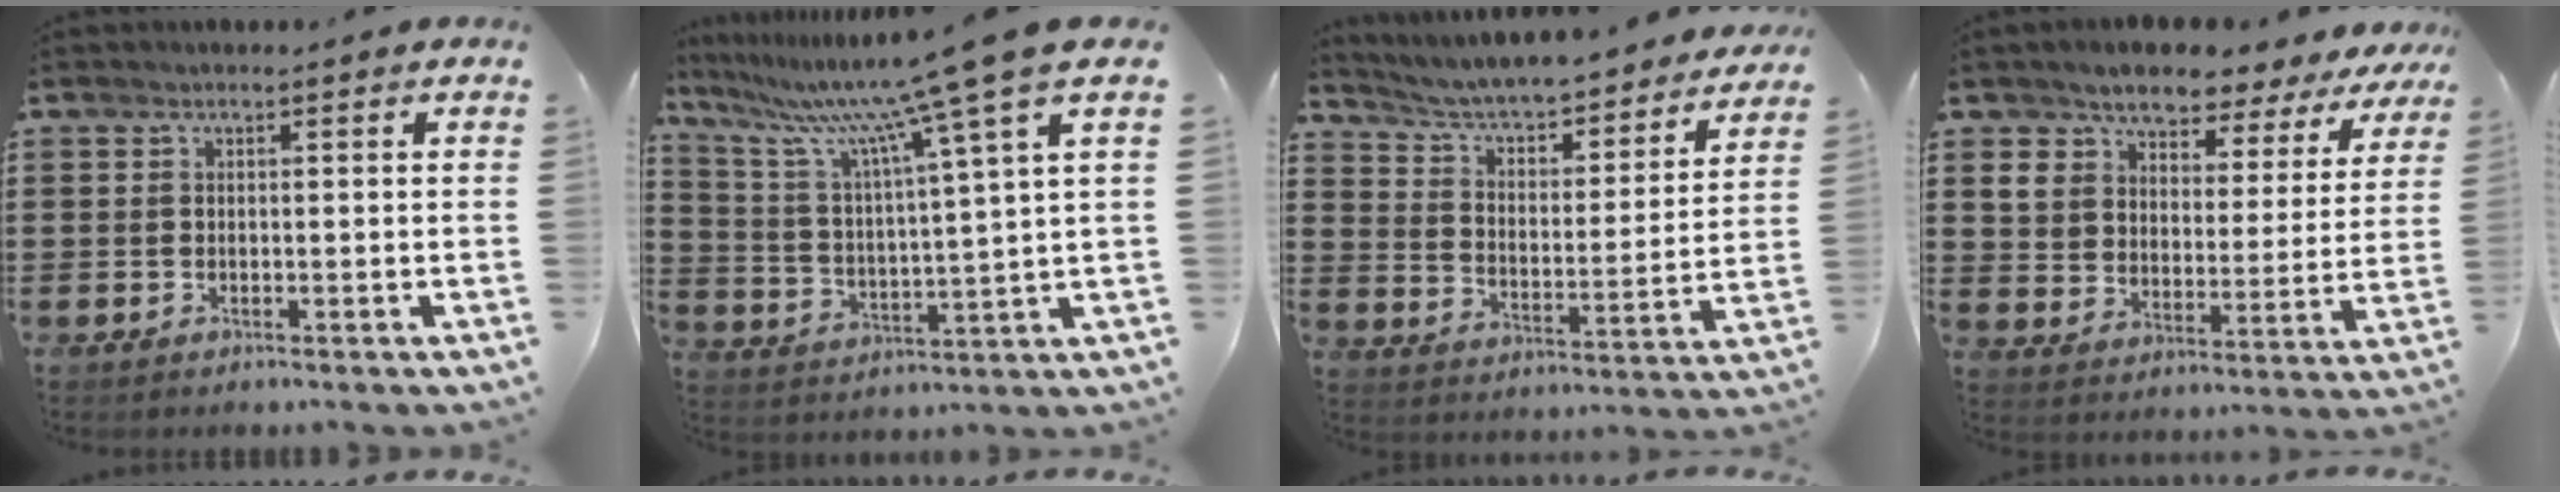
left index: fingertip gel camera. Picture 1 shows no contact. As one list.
[{"total": 11.6, "force": [9.1, -1.4, 7.1], "torque": [-0.175, -0.058, 0.140]}, {"total": 4.4, "force": [4.2, 0.4, 1.3], "torque": [-0.048, -0.040, 0.063]}, {"total": 5.9, "force": [5.6, 1.8, 0.8], "torque": [-0.055, -0.038, 0.096]}]